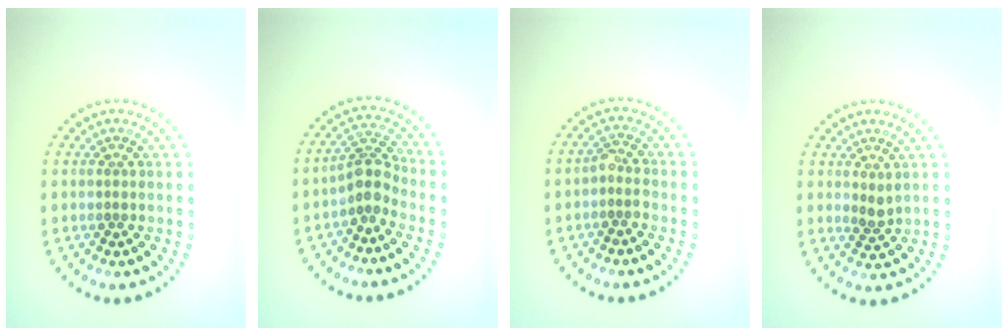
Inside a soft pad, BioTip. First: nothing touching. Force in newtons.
{"total": 2.7, "press": 2.0, "slide": 1.7}
{"total": 1.7, "press": 1.5, "slide": 0.8}
{"total": 1.2, "press": 0.9, "slide": 0.8}